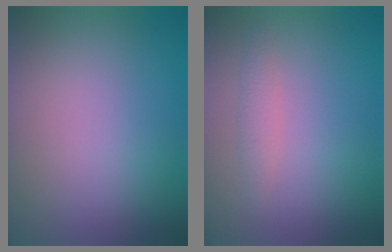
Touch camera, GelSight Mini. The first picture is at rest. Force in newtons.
{"total": 1.4, "press": 1.4, "slide": 0.1}